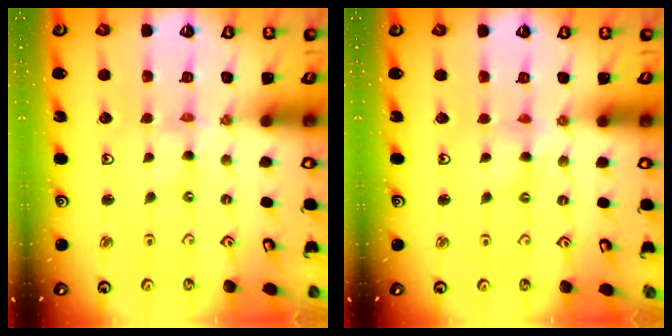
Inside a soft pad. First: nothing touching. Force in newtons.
{"total": 1.3, "press": 1.3, "slide": 0.2}